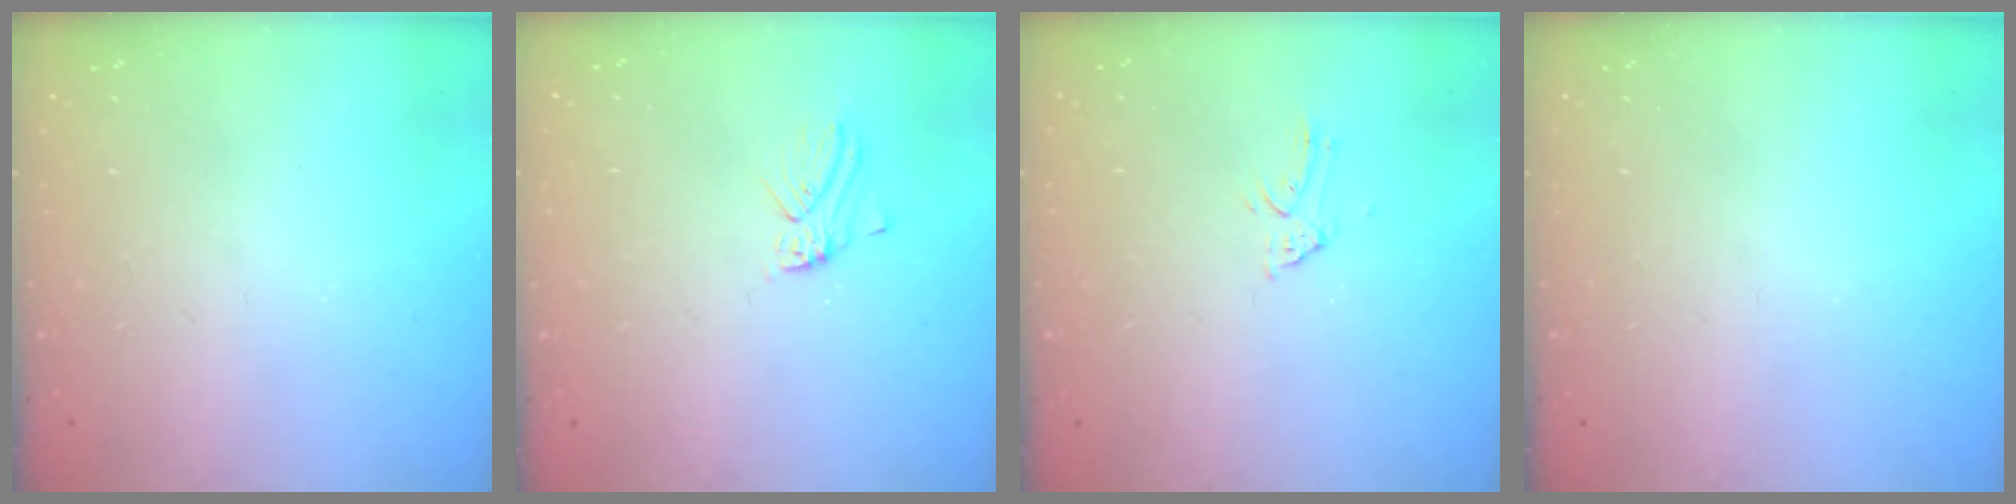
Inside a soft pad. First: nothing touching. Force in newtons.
{"total": 2.2, "press": 2.2, "slide": 0.3}
{"total": 3.0, "press": 3.0, "slide": 0.1}
{"total": 0.0}